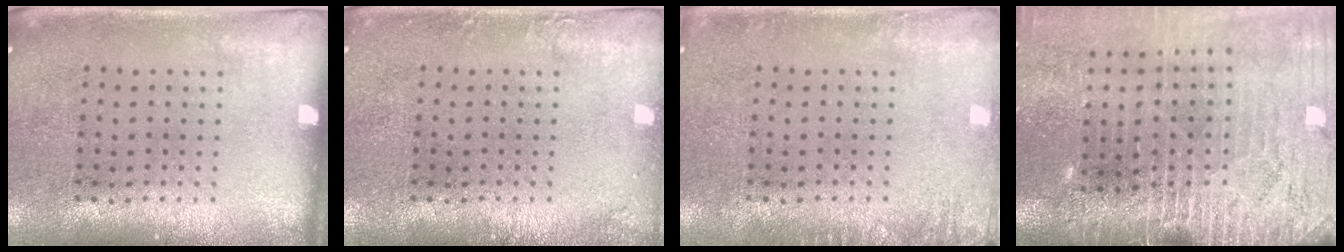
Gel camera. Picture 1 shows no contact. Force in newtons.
{"total": 1.0, "press": 1.0, "slide": 0.2}
{"total": 1.4, "press": 1.4, "slide": 0.3}
{"total": 4.0, "press": 3.5, "slide": 1.9}